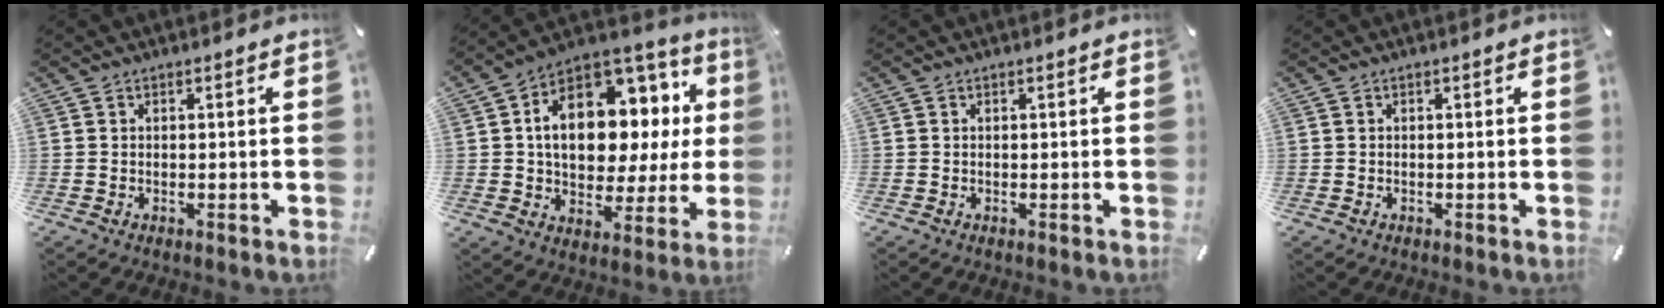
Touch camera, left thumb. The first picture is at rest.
{"total": 17.7, "force": [3.4, 12.1, 12.6], "torque": [-0.209, -0.018, 0.057]}
{"total": 0.0}
{"total": 0.0}